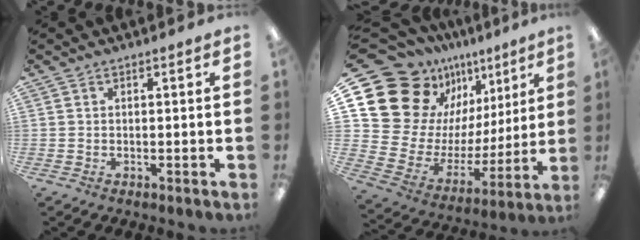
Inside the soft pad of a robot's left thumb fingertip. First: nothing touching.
{"total": 18.6, "force": [11.9, 12.5, 7.1], "torque": [-0.146, -0.090, 0.239]}